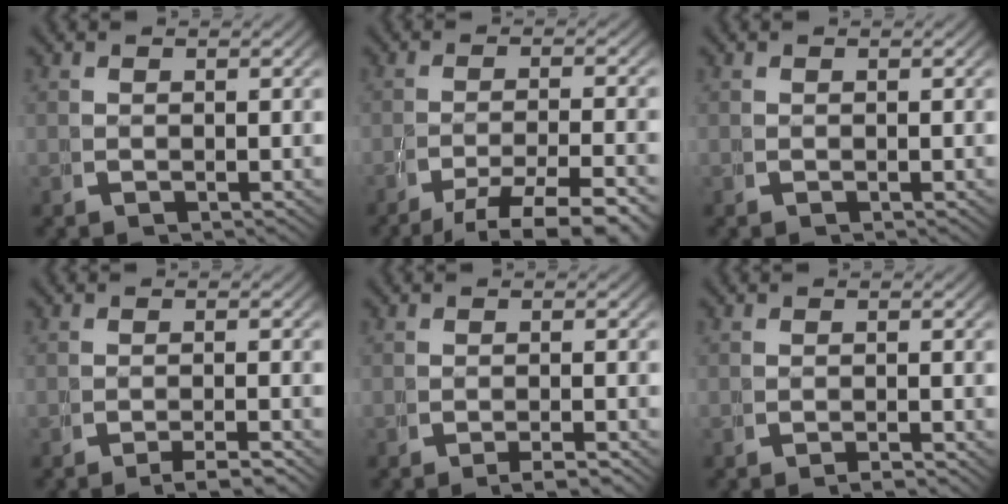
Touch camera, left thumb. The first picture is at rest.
{"total": 6.5, "force": [-3.9, 2.6, 4.5], "torque": [-0.071, -0.015, -0.051]}
{"total": 0.0}
{"total": 2.3, "force": [-1.8, 0.2, 1.3], "torque": [-0.023, 0.002, -0.034]}
{"total": 1.8, "force": [-1.4, 0.1, 1.1], "torque": [-0.017, 0.003, -0.028]}
{"total": 1.1, "force": [-1.0, 0.1, 0.4], "torque": [-0.006, 0.003, -0.022]}